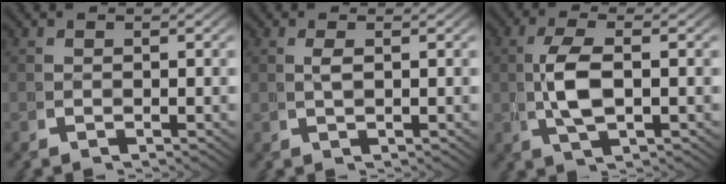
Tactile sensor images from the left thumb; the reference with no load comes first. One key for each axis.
{"total": 0.9, "fx": 0.7, "fy": -0.2, "fz": 0.6, "tx": -0.016, "ty": 0.000, "tz": 0.015}
{"total": 3.8, "fx": 0.4, "fy": 1.3, "fz": 3.6, "tx": -0.085, "ty": 0.000, "tz": 0.012}